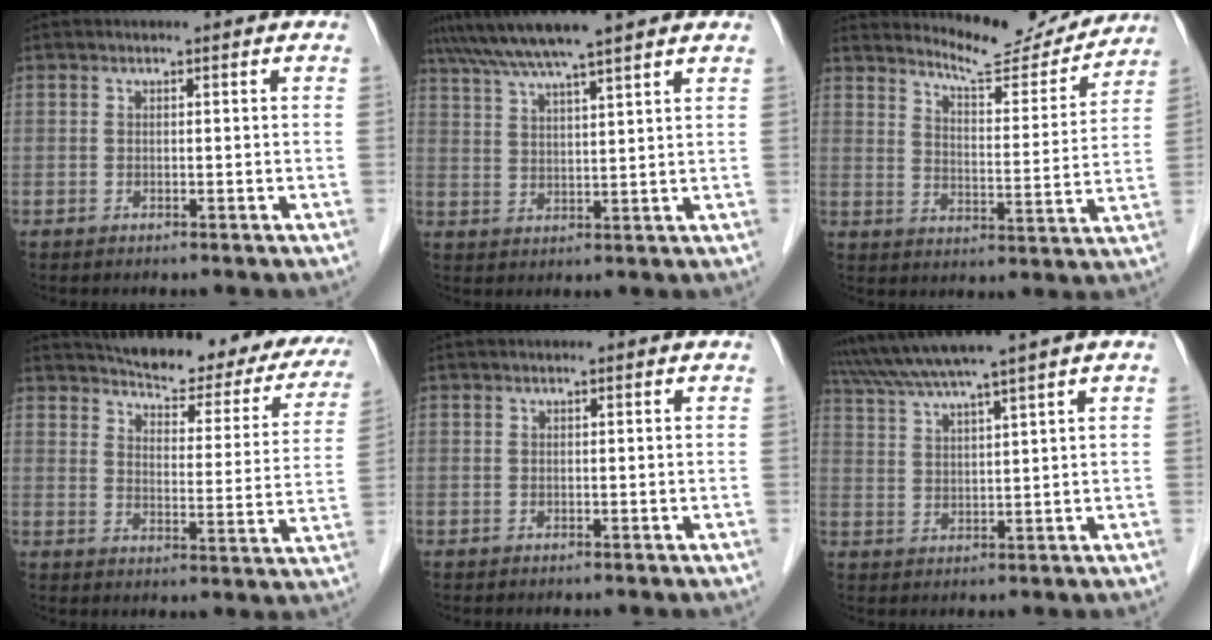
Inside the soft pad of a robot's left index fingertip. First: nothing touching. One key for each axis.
{"total": 10.4, "fx": 8.6, "fy": -0.4, "fz": 5.8, "tx": -0.103, "ty": 0.031, "tz": 0.131}
{"total": 11.5, "fx": 11.3, "fy": 1.4, "fz": 1.9, "tx": -0.033, "ty": -0.015, "tz": 0.157}
{"total": 23.2, "fx": 20.4, "fy": 6.2, "fz": 9.1, "tx": -0.112, "ty": -0.033, "tz": 0.237}
{"total": 0.0}
{"total": 8.8, "fx": 7.1, "fy": -1.9, "fz": 4.9, "tx": -0.086, "ty": 0.020, "tz": 0.127}